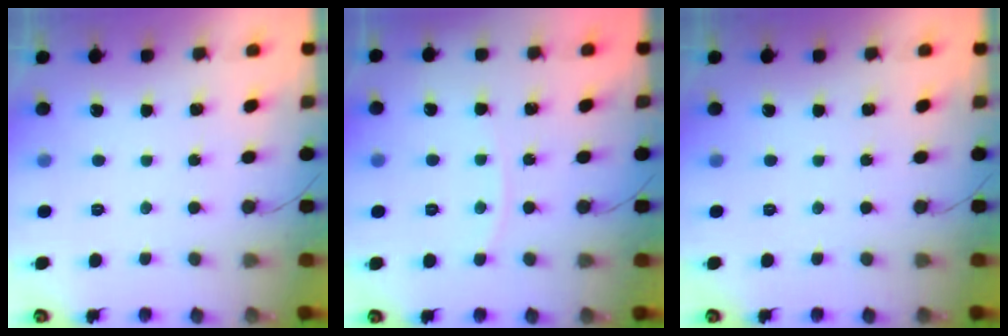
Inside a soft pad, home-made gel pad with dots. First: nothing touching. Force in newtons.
{"total": 4.4, "press": 4.3, "slide": 0.7}
{"total": 0.0}